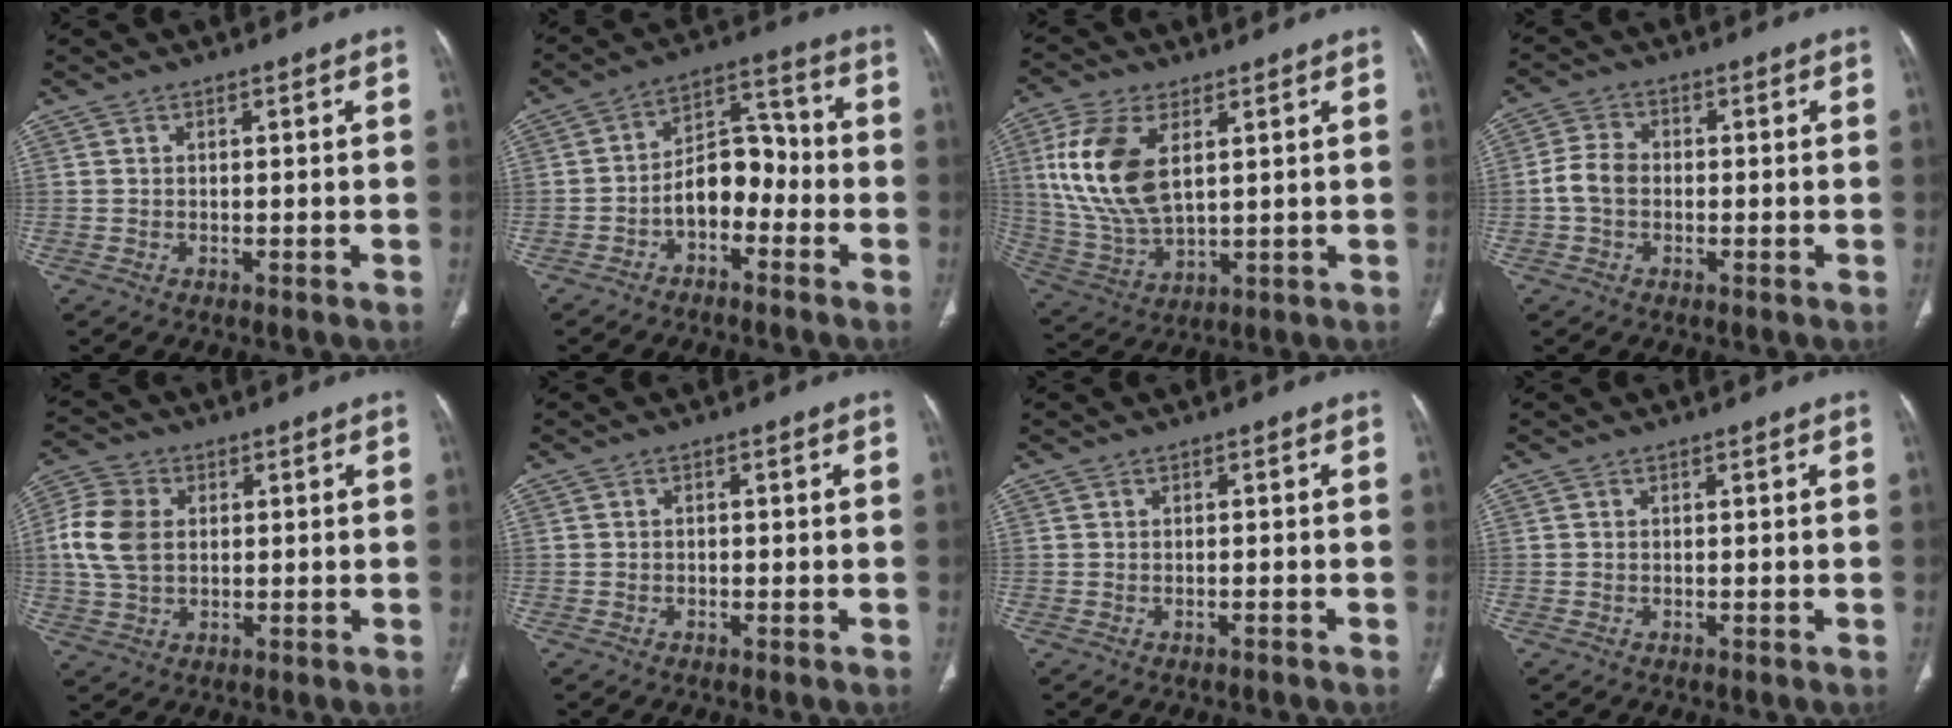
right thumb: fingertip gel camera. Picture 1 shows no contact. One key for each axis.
{"total": 9.1, "fx": -3.3, "fy": 5.9, "fz": 6.2, "tx": -0.072, "ty": 0.051, "tz": -0.065}
{"total": 15.1, "fx": 4.2, "fy": 8.0, "fz": 12.1, "tx": -0.256, "ty": -0.012, "tz": 0.093}
{"total": 5.0, "fx": -0.7, "fy": 3.7, "fz": 3.2, "tx": -0.061, "ty": 0.016, "tz": -0.020}
{"total": 9.8, "fx": 1.2, "fy": 7.0, "fz": 6.7, "tx": -0.142, "ty": 0.008, "tz": 0.025}
{"total": 0.5, "fx": -0.2, "fy": 0.4, "fz": 0.2, "tx": -0.003, "ty": 0.002, "tz": -0.005}
{"total": 0.5, "fx": -0.4, "fy": 0.1, "fz": 0.3, "tx": -0.014, "ty": 0.006, "tz": -0.005}
{"total": 0.0}